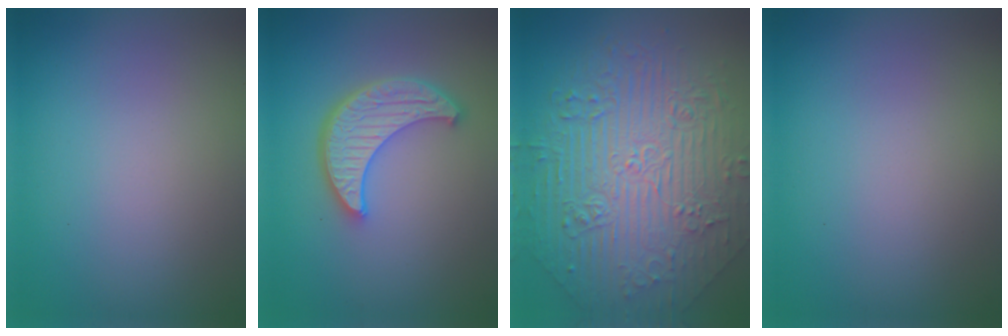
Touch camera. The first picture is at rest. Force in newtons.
{"total": 5.1, "press": 4.3, "slide": 2.8}
{"total": 10.8, "press": 7.5, "slide": 7.8}
{"total": 0.0}